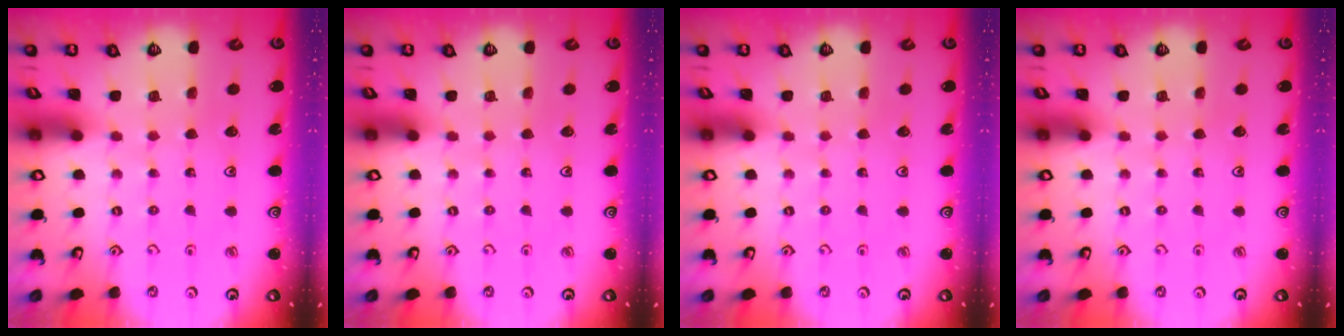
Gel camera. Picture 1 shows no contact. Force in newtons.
{"total": 0.0}
{"total": 0.0}
{"total": 0.0}